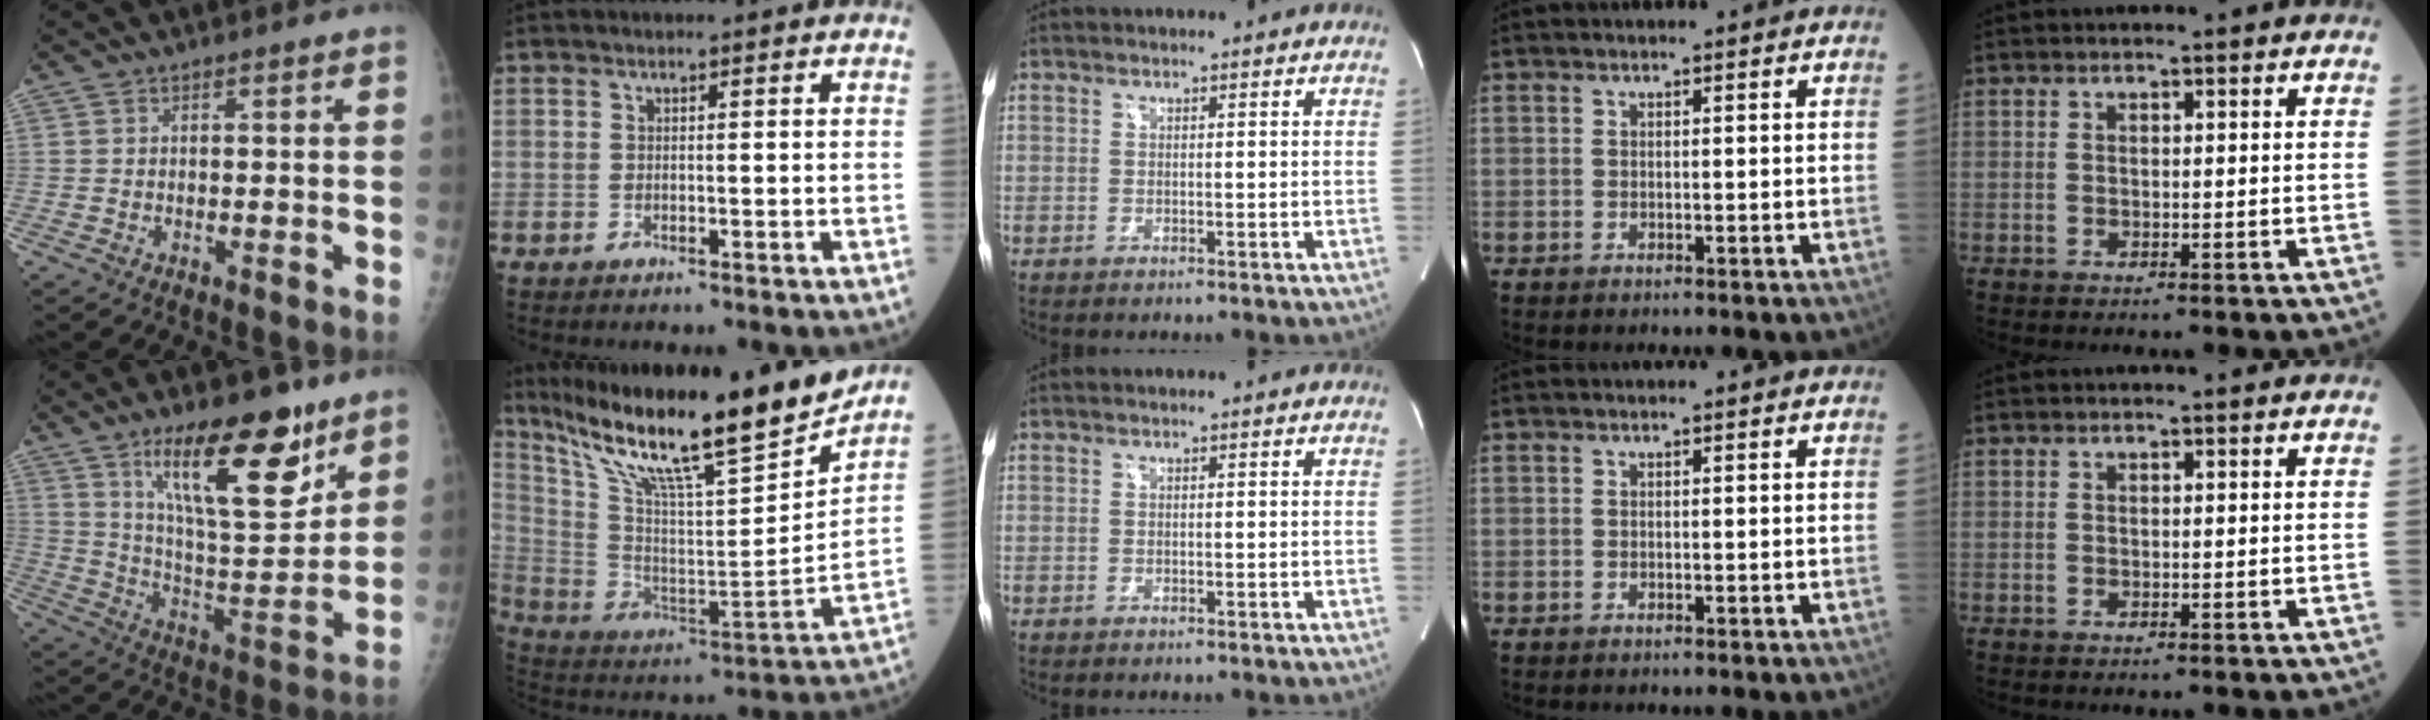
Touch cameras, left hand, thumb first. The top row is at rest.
{"thumb": {"total": 20.3, "force": [12.3, 6.8, 14.7], "torque": [-0.191, -0.076, 0.211]}, "index": {"total": 23.9, "force": [19.3, 1.2, 13.9], "torque": [-0.249, -0.024, 0.325]}}